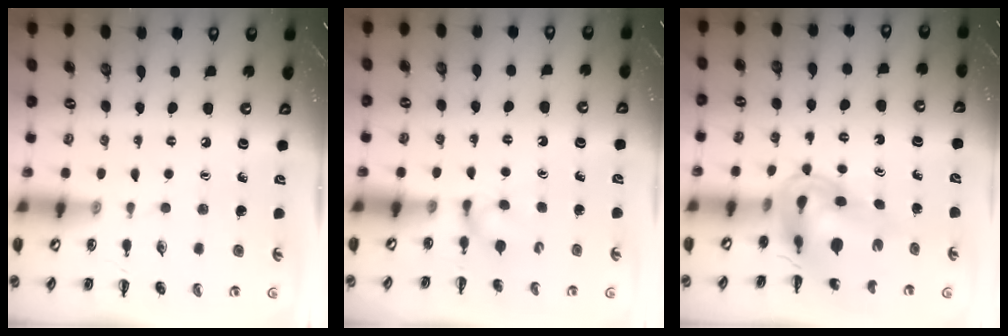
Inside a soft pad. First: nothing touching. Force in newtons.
{"total": 2.5, "press": 2.3, "slide": 1.0}
{"total": 7.9, "press": 7.5, "slide": 2.6}